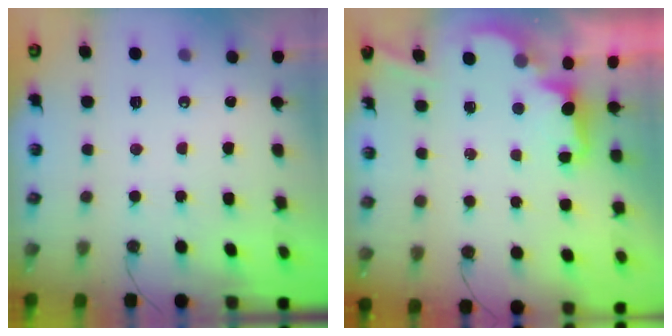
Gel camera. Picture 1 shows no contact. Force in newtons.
{"total": 2.1, "press": 1.9, "slide": 0.8}